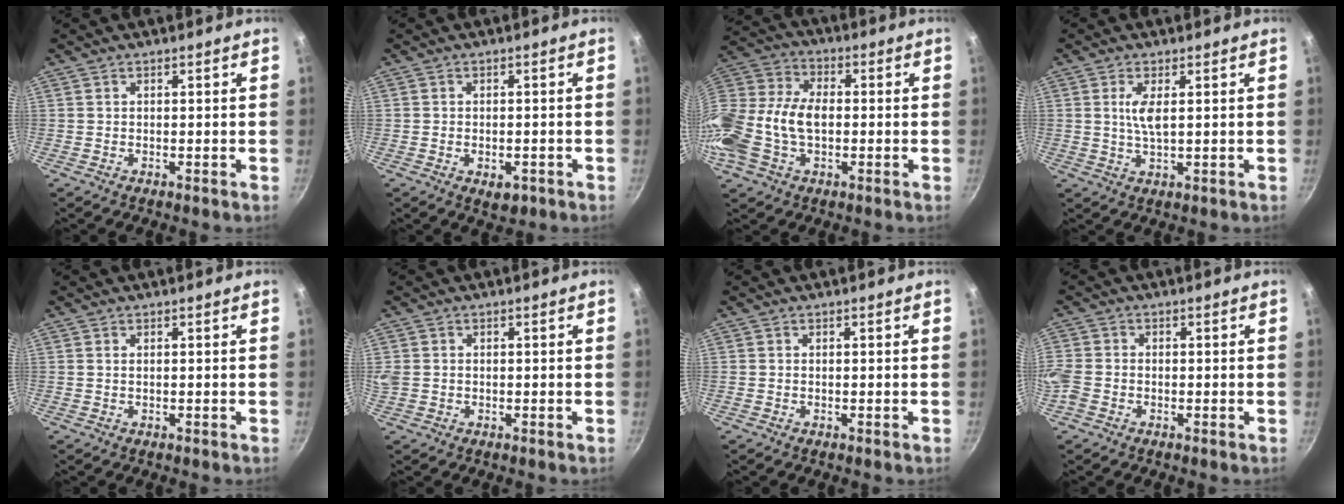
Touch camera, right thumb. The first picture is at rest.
{"total": 3.6, "force": [-1.4, 2.2, 2.5], "torque": [-0.028, 0.003, -0.016]}
{"total": 18.7, "force": [-2.3, 12.6, 13.6], "torque": [-0.285, 0.036, -0.054]}
{"total": 4.2, "force": [0.9, 1.4, 3.8], "torque": [-0.077, -0.003, 0.019]}
{"total": 0.5, "force": [0.1, 0.3, 0.4], "torque": [-0.008, 0.001, 0.002]}
{"total": 3.2, "force": [0.0, 2.7, 1.6], "torque": [-0.034, 0.001, 0.000]}
{"total": 0.0}
{"total": 4.9, "force": [-1.9, 3.7, 2.6], "torque": [-0.064, 0.006, -0.048]}